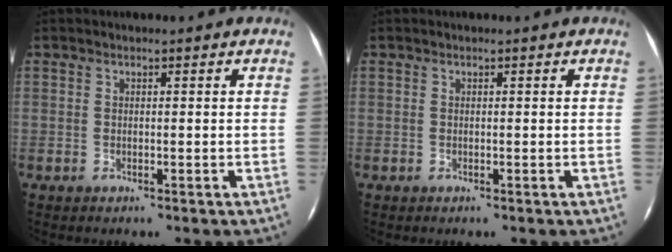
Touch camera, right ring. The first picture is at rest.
{"total": 0.0}